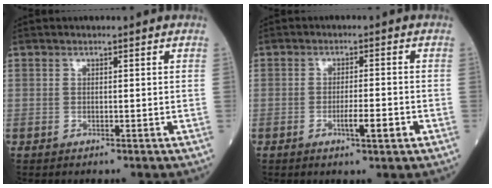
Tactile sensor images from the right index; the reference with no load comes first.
{"total": 2.9, "force": [-1.3, 0.2, 2.6], "torque": [-0.043, -0.001, -0.020]}